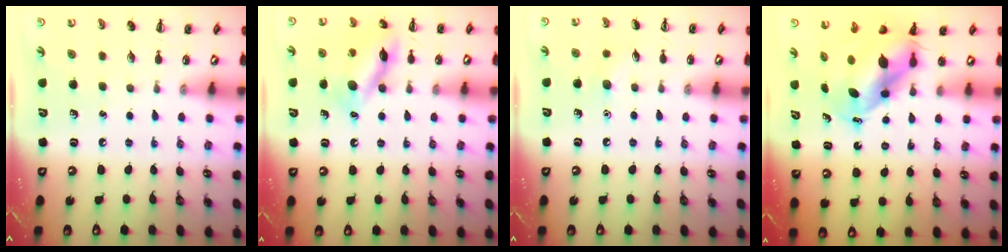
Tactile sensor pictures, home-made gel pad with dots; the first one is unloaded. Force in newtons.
{"total": 13.4, "press": 13.4, "slide": 0.9}
{"total": 5.1, "press": 4.9, "slide": 1.4}
{"total": 6.8, "press": 6.6, "slide": 1.6}